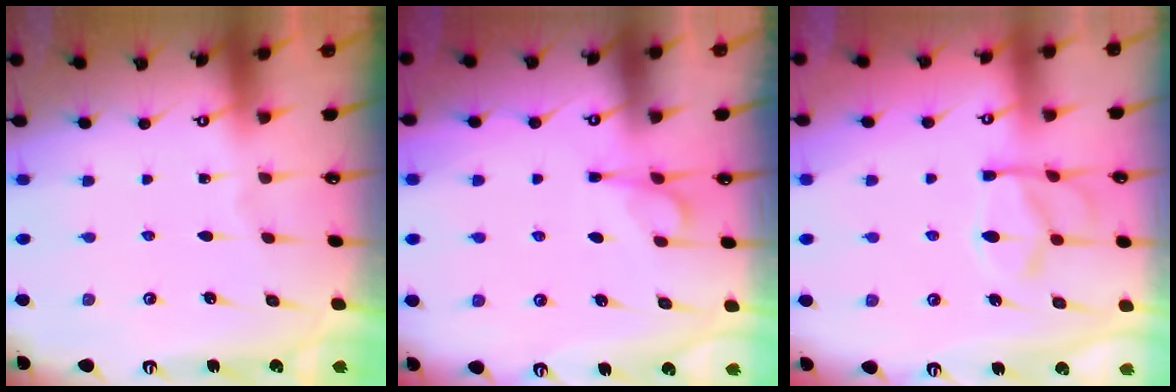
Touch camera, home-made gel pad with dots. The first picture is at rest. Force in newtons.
{"total": 2.9, "press": 2.7, "slide": 1.1}
{"total": 6.8, "press": 6.5, "slide": 1.7}